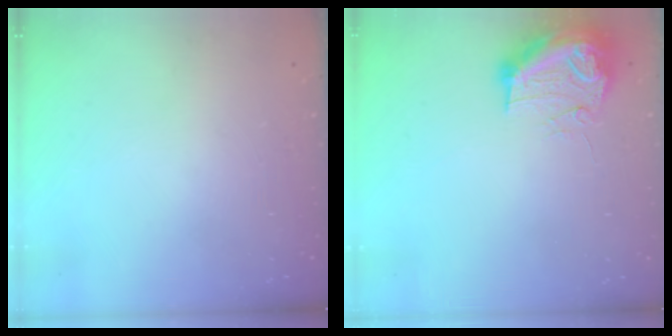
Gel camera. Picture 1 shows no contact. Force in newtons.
{"total": 10.8, "press": 10.7, "slide": 1.2}